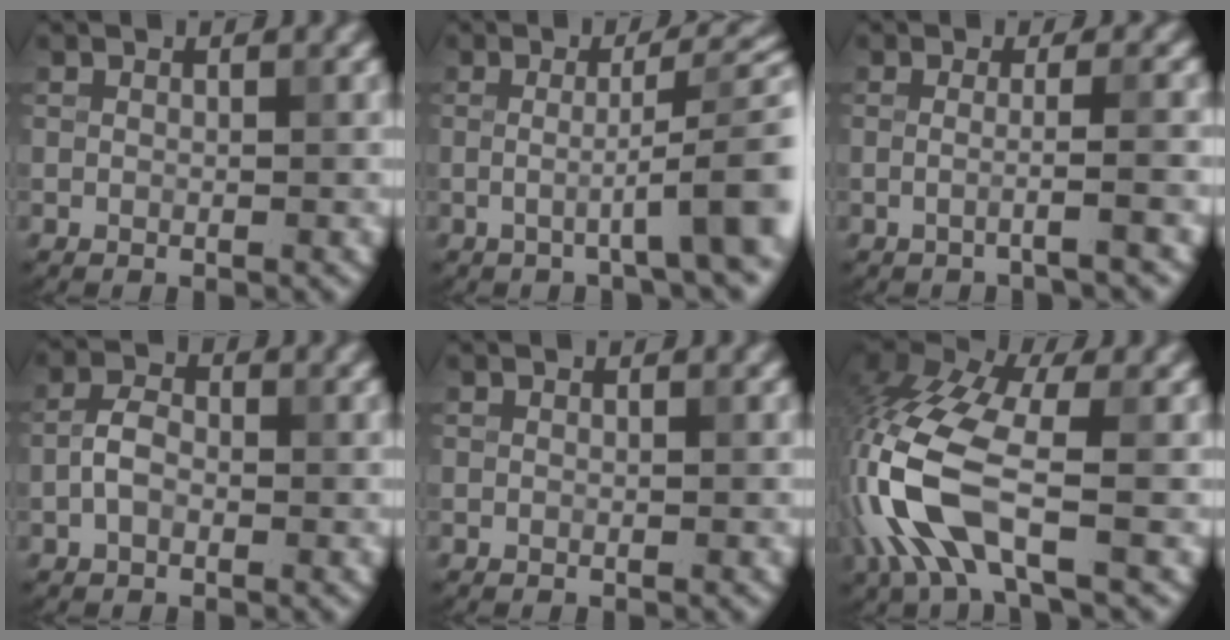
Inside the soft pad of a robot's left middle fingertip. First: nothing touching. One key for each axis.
{"total": 7.5, "fx": -1.1, "fy": 1.3, "fz": 7.3, "tx": -0.094, "ty": 0.011, "tz": -0.026}
{"total": 2.6, "fx": -0.6, "fy": 0.6, "fz": 2.4, "tx": -0.027, "ty": -0.006, "tz": -0.028}
{"total": 2.3, "fx": -0.8, "fy": 1.4, "fz": 1.7, "tx": -0.035, "ty": 0.008, "tz": -0.022}
{"total": 0.0}
{"total": 10.1, "fx": -3.0, "fy": 4.3, "fz": 8.6, "tx": -0.203, "ty": 0.006, "tz": -0.074}